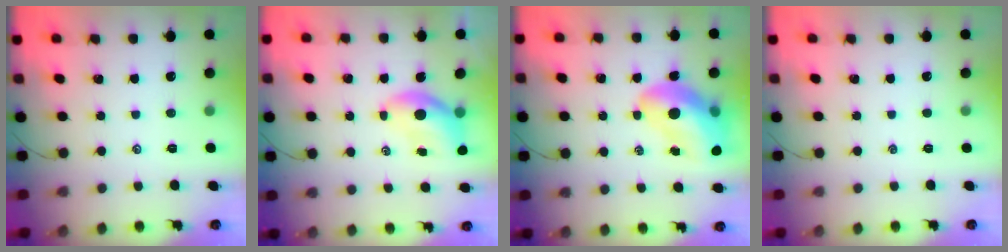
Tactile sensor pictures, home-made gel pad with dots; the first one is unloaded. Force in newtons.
{"total": 7.0, "press": 6.8, "slide": 1.4}
{"total": 16.2, "press": 15.6, "slide": 4.5}
{"total": 0.0}